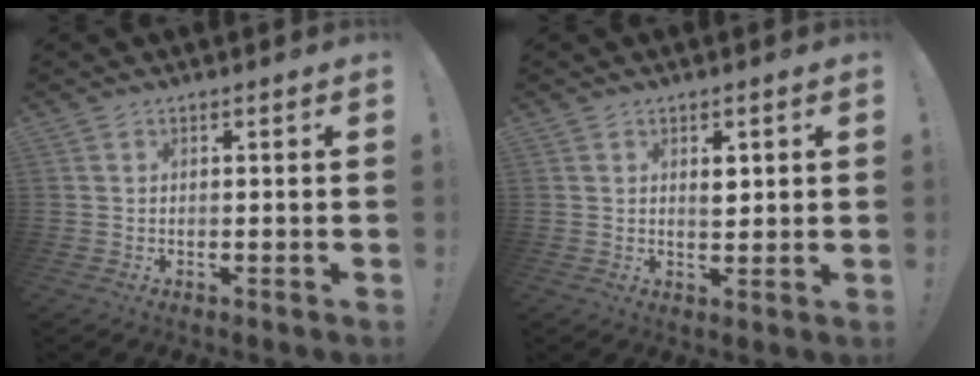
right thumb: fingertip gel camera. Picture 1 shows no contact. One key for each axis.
{"total": 3.1, "fx": 1.4, "fy": 1.9, "fz": 1.9, "tx": -0.013, "ty": -0.008, "tz": 0.019}